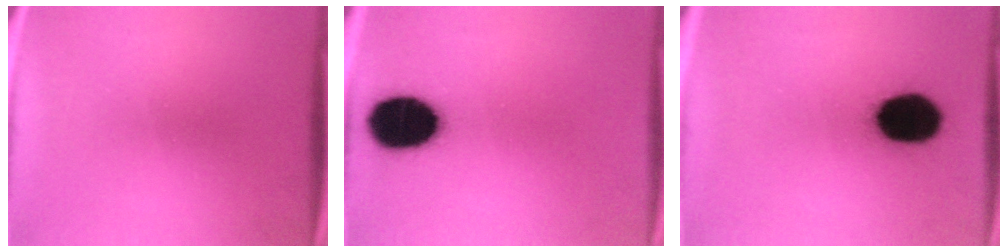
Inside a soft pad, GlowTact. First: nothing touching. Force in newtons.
{"total": 16.4}
{"total": 16.7}